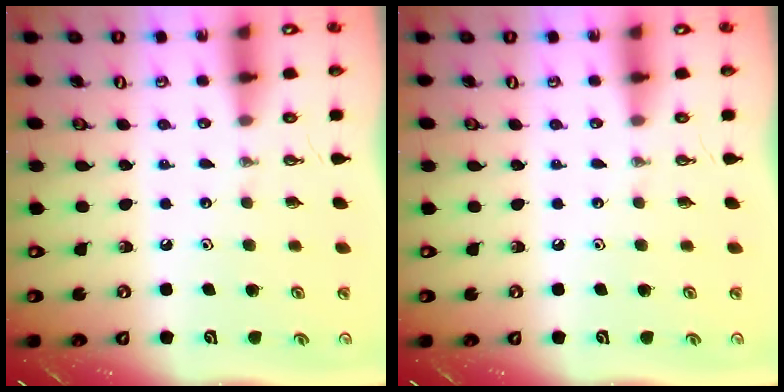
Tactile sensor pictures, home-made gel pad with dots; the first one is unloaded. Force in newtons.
{"total": 0.0}